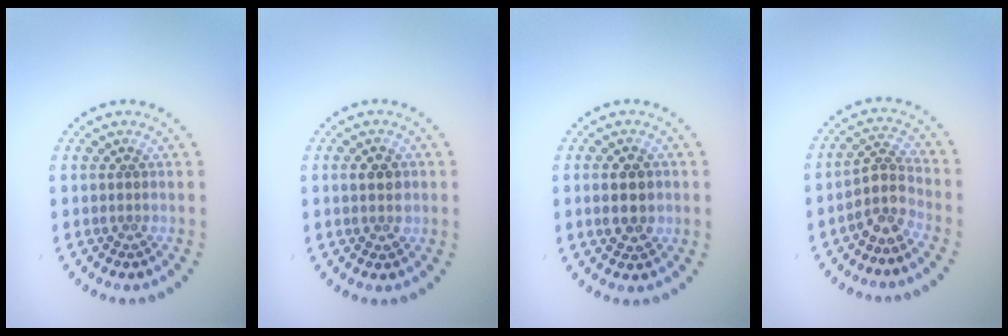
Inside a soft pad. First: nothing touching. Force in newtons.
{"total": 2.0, "press": 2.0, "slide": 0.2}
{"total": 3.9, "press": 3.9, "slide": 0.0}
{"total": 2.9, "press": 2.2, "slide": 1.9}